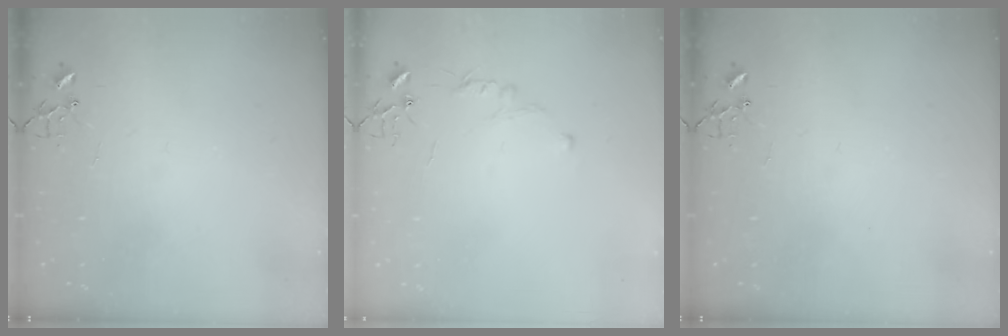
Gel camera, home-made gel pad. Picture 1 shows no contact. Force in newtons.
{"total": 5.5, "press": 5.5, "slide": 0.6}
{"total": 0.0}